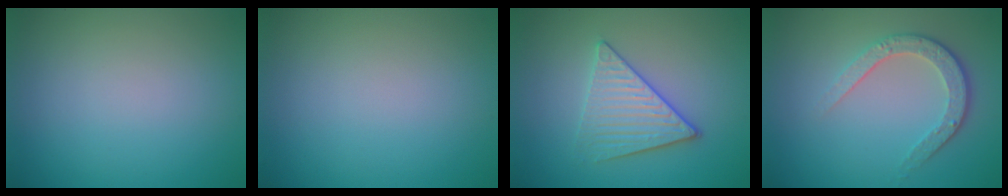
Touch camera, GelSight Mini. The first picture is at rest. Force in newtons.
{"total": 0.0}
{"total": 3.6, "press": 3.4, "slide": 1.3}
{"total": 3.5, "press": 2.8, "slide": 2.1}